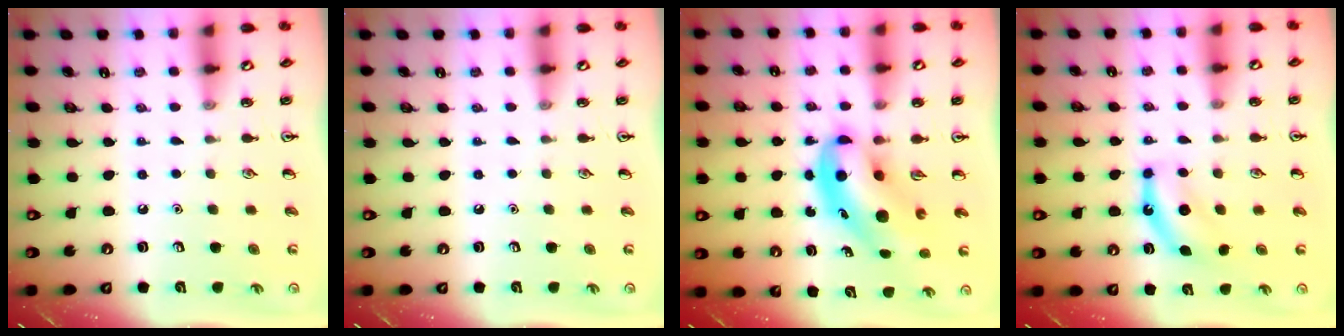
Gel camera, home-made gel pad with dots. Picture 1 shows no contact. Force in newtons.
{"total": 0.0}
{"total": 8.4, "press": 8.1, "slide": 2.5}
{"total": 6.8, "press": 6.7, "slide": 1.1}